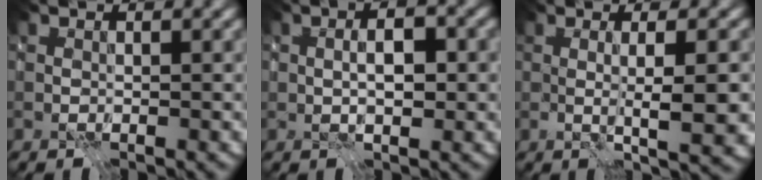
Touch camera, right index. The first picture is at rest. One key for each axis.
{"total": 3.5, "fx": 0.1, "fy": 1.6, "fz": 3.1, "tx": -0.041, "ty": -0.003, "tz": 0.000}
{"total": 5.8, "fx": -0.4, "fy": 1.1, "fz": 5.7, "tx": -0.080, "ty": 0.002, "tz": 0.001}